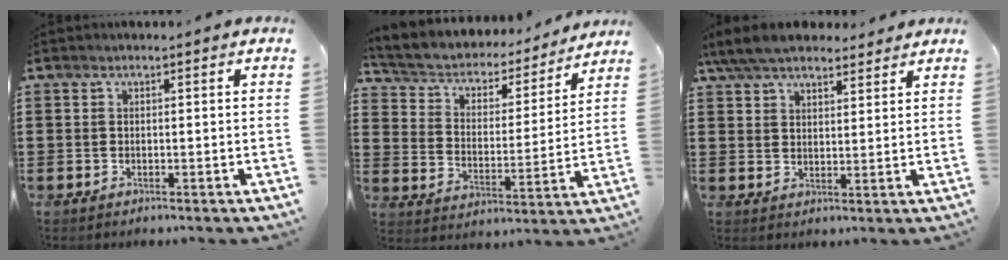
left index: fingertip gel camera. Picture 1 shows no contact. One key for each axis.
{"total": 3.9, "fx": 3.2, "fy": 1.9, "fz": 1.1, "tx": -0.043, "ty": -0.025, "tz": 0.046}
{"total": 7.0, "fx": 6.1, "fy": 2.0, "fz": 2.7, "tx": -0.071, "ty": -0.007, "tz": 0.115}